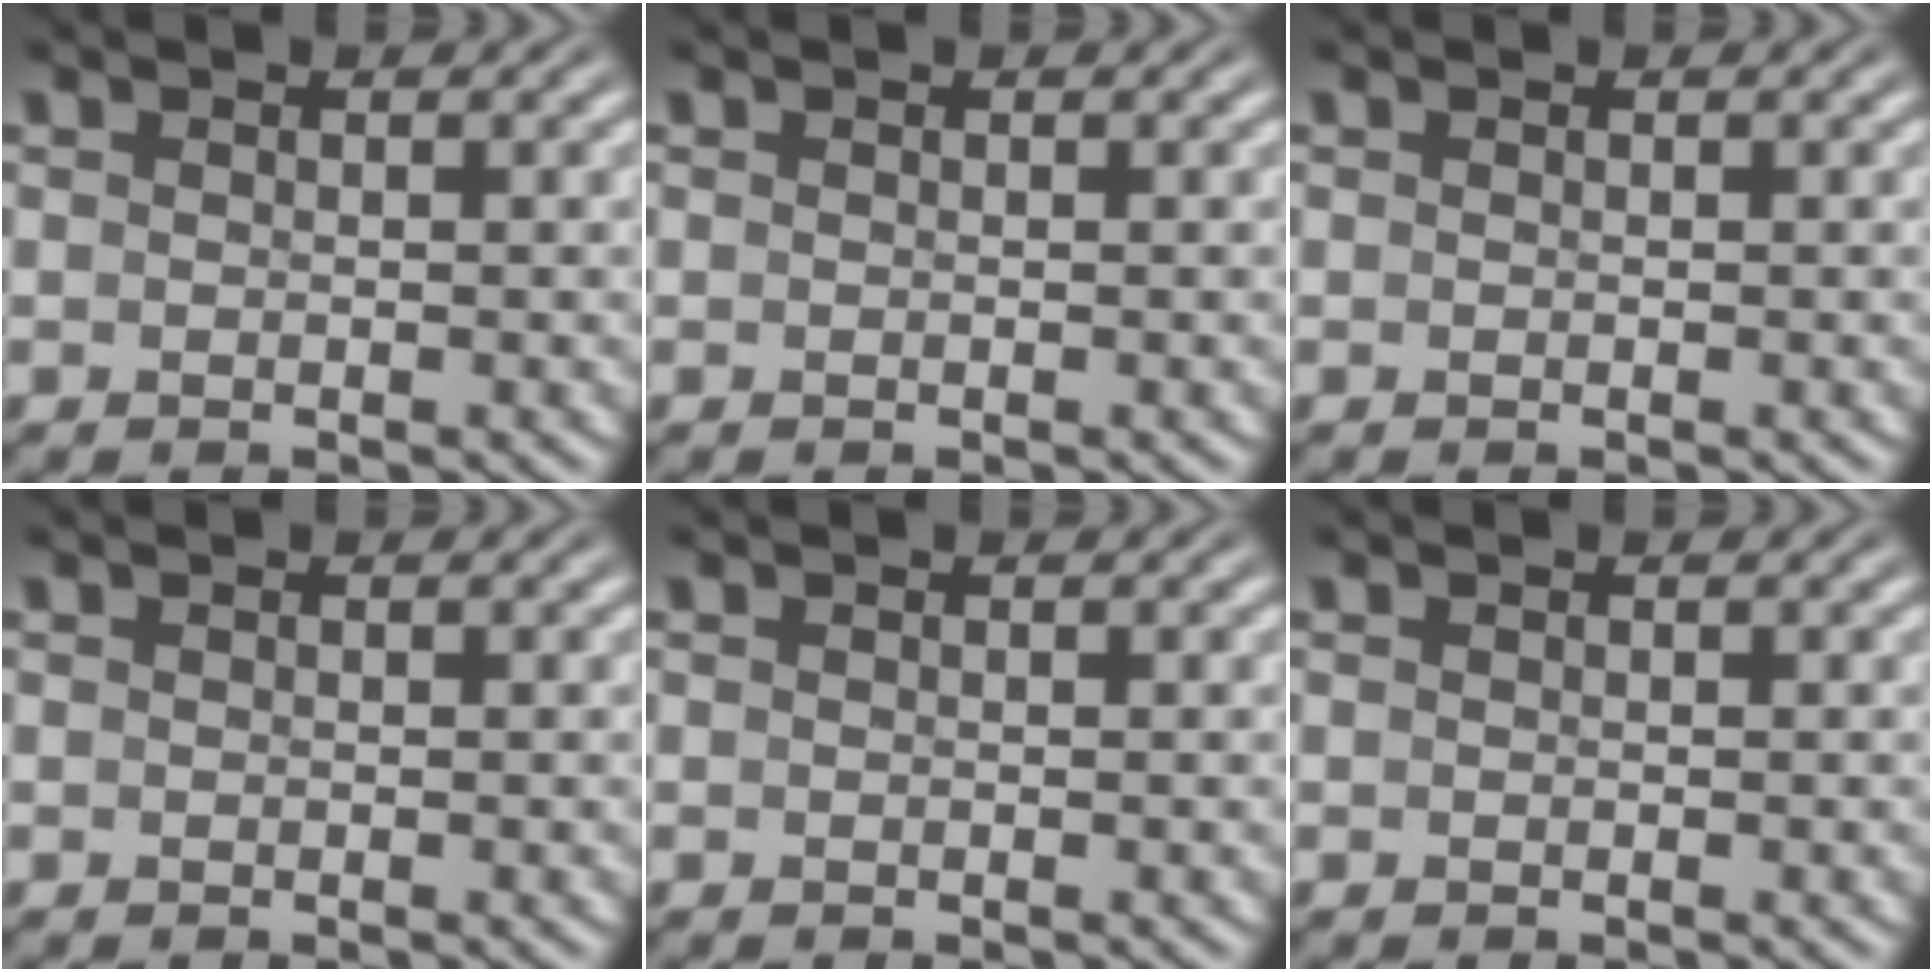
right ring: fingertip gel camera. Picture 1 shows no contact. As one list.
[{"total": 0.0}, {"total": 0.0}, {"total": 0.0}, {"total": 0.0}, {"total": 0.0}]